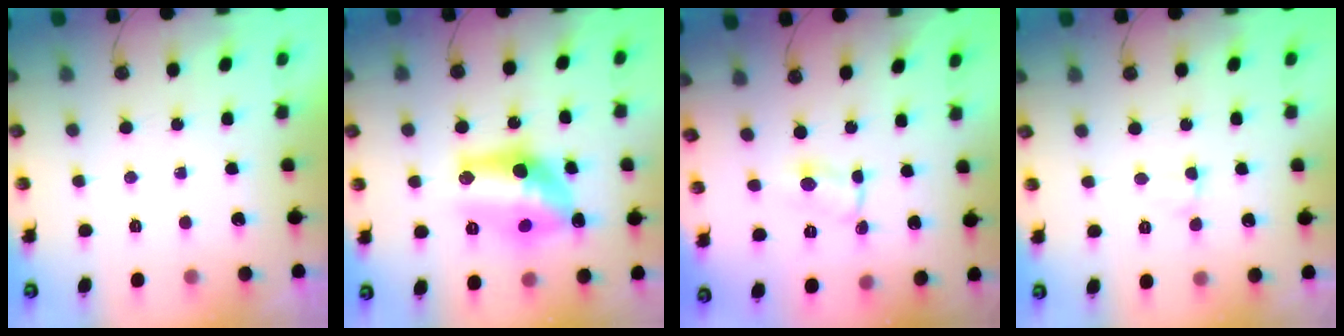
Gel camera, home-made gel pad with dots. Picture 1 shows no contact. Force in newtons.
{"total": 17.5, "press": 17.1, "slide": 3.8}
{"total": 1.1, "press": 1.1, "slide": 0.2}
{"total": 1.7, "press": 1.5, "slide": 0.8}